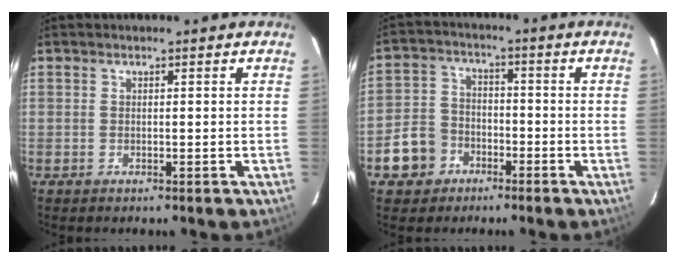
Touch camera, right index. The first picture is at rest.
{"total": 8.2, "force": [-4.2, 6.7, 2.3], "torque": [-0.071, 0.024, -0.067]}